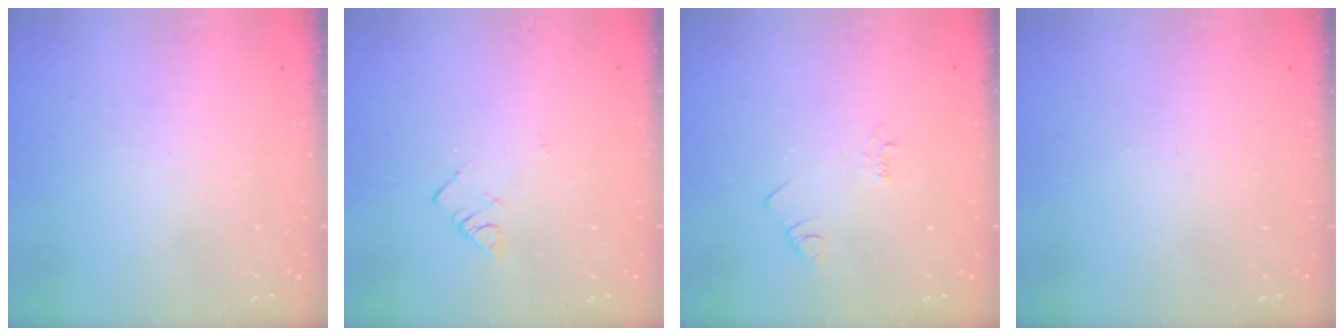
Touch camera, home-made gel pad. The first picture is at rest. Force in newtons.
{"total": 2.8, "press": 2.7, "slide": 0.4}
{"total": 2.1, "press": 2.1, "slide": 0.4}
{"total": 0.0}